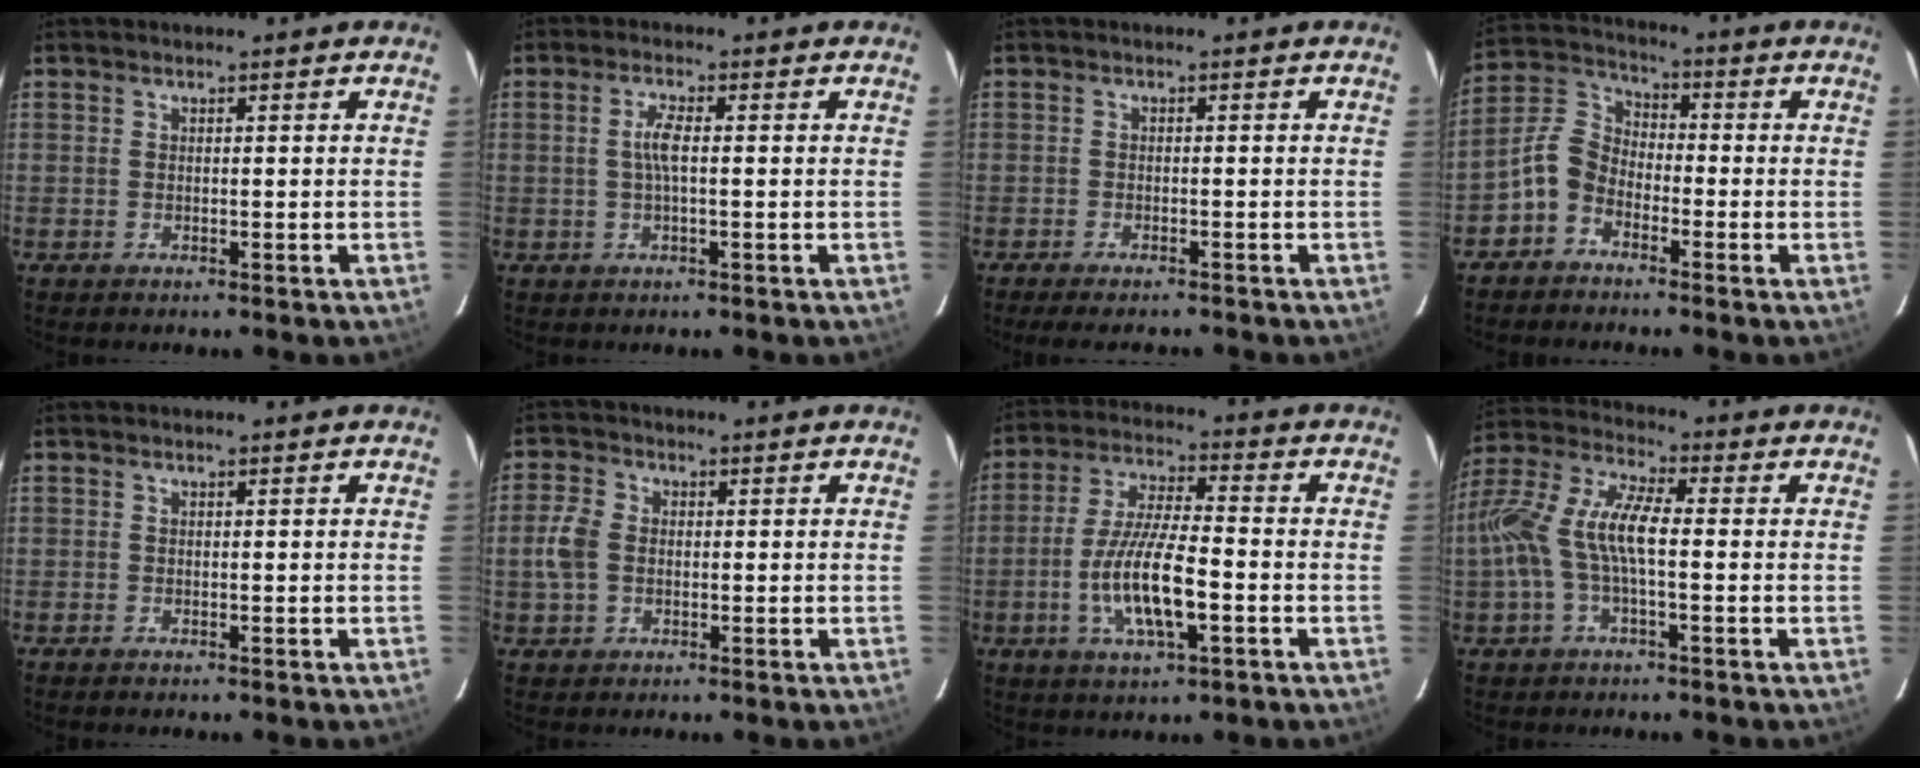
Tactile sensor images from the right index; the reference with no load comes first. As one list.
[{"total": 3.1, "force": [0.0, 0.4, 3.1], "torque": [-0.062, 0.004, 0.000]}, {"total": 6.3, "force": [-5.5, 1.1, 2.7], "torque": [-0.062, -0.016, -0.086]}, {"total": 6.6, "force": [-3.9, 4.4, 3.0], "torque": [-0.067, 0.022, -0.089]}, {"total": 0.0}, {"total": 5.1, "force": [-0.6, 3.9, 3.2], "torque": [-0.076, 0.009, -0.010]}, {"total": 12.3, "force": [-3.6, 3.0, 11.4], "torque": [-0.226, -0.007, -0.066]}, {"total": 13.5, "force": [-1.3, 4.5, 12.6], "torque": [-0.260, 0.013, -0.031]}]